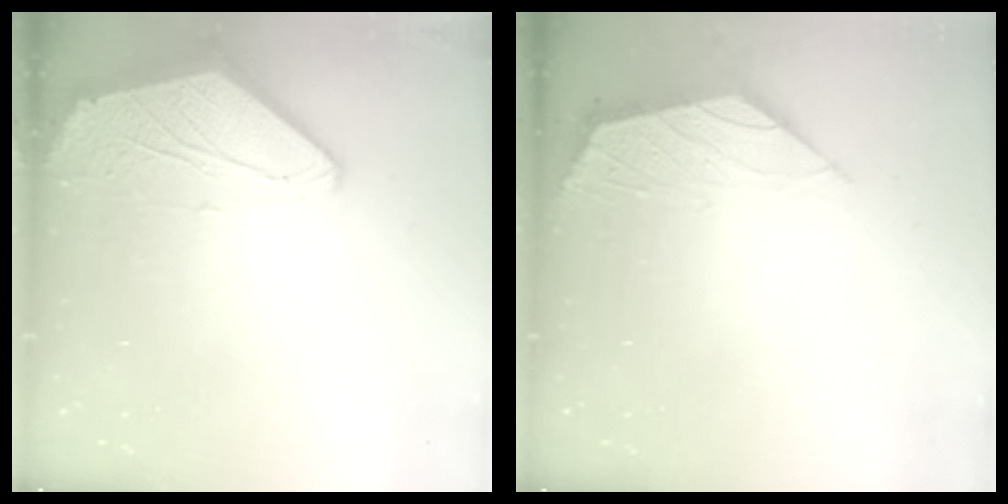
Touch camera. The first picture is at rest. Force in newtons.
{"total": 1.6, "press": 1.5, "slide": 0.5}